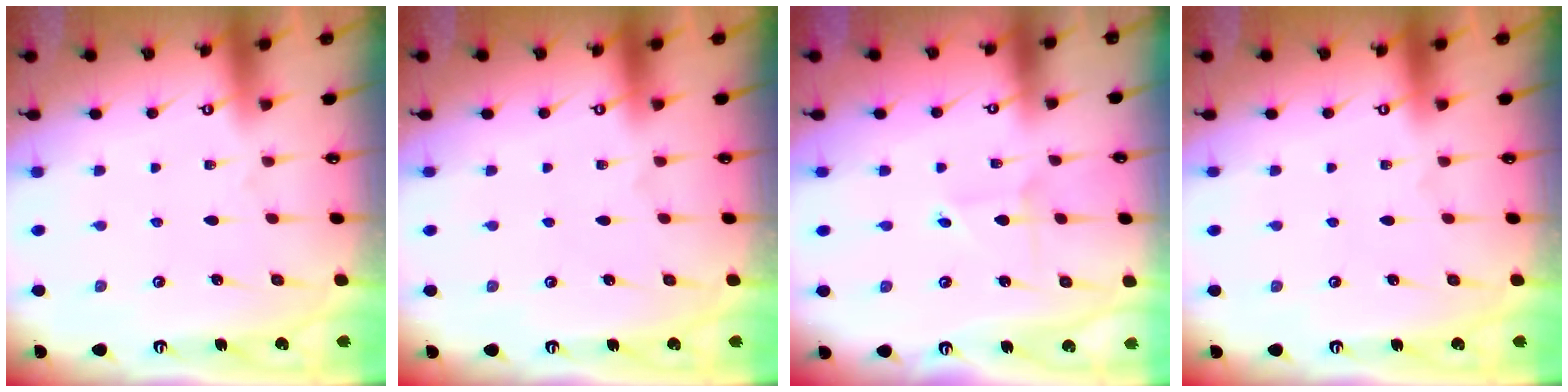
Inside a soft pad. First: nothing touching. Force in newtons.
{"total": 0.0}
{"total": 1.8, "press": 1.8, "slide": 0.1}
{"total": 0.0}